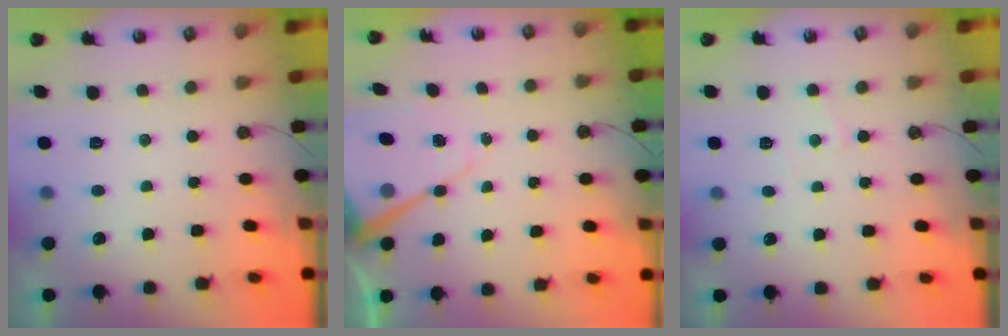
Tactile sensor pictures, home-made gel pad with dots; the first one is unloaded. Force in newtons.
{"total": 9.8, "press": 9.8, "slide": 0.7}
{"total": 3.1, "press": 3.1, "slide": 0.5}